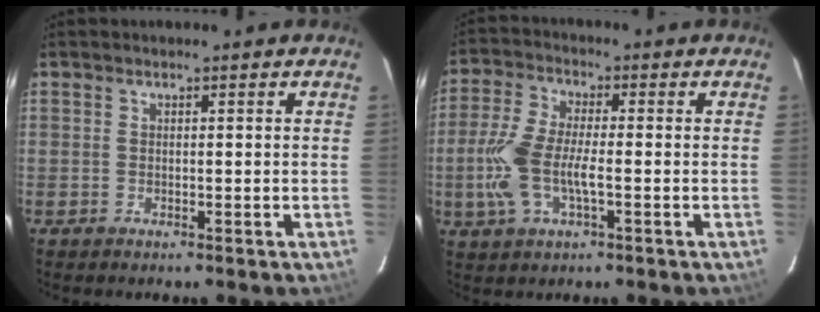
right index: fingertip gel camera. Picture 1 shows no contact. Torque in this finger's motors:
{"motor_torque": [1.16, -0.59, 0.84, 0.21]}